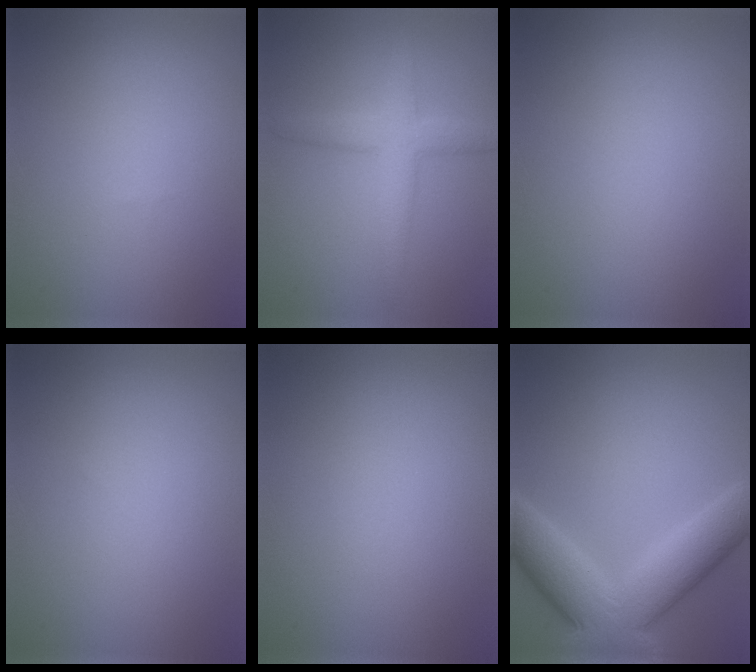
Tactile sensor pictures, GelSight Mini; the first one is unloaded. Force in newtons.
{"total": 3.7, "press": 3.7, "slide": 0.2}
{"total": 0.0}
{"total": 0.0}
{"total": 0.0}
{"total": 9.8, "press": 9.8, "slide": 0.6}